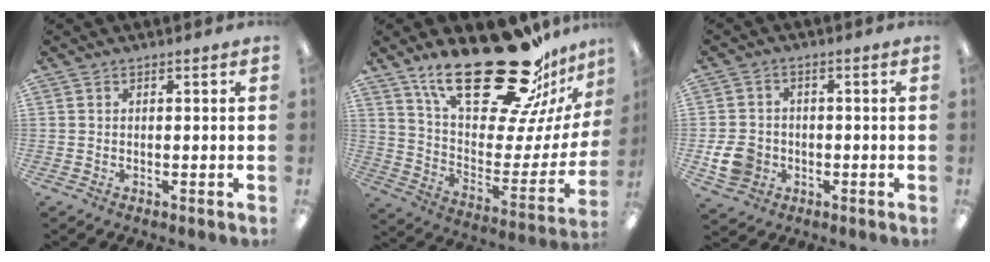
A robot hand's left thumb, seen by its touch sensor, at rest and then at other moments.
{"total": 30.7, "force": [20.9, 11.1, 19.5], "torque": [-0.290, -0.135, 0.354]}
{"total": 7.1, "force": [-1.9, 6.1, 3.1], "torque": [-0.063, 0.009, -0.035]}